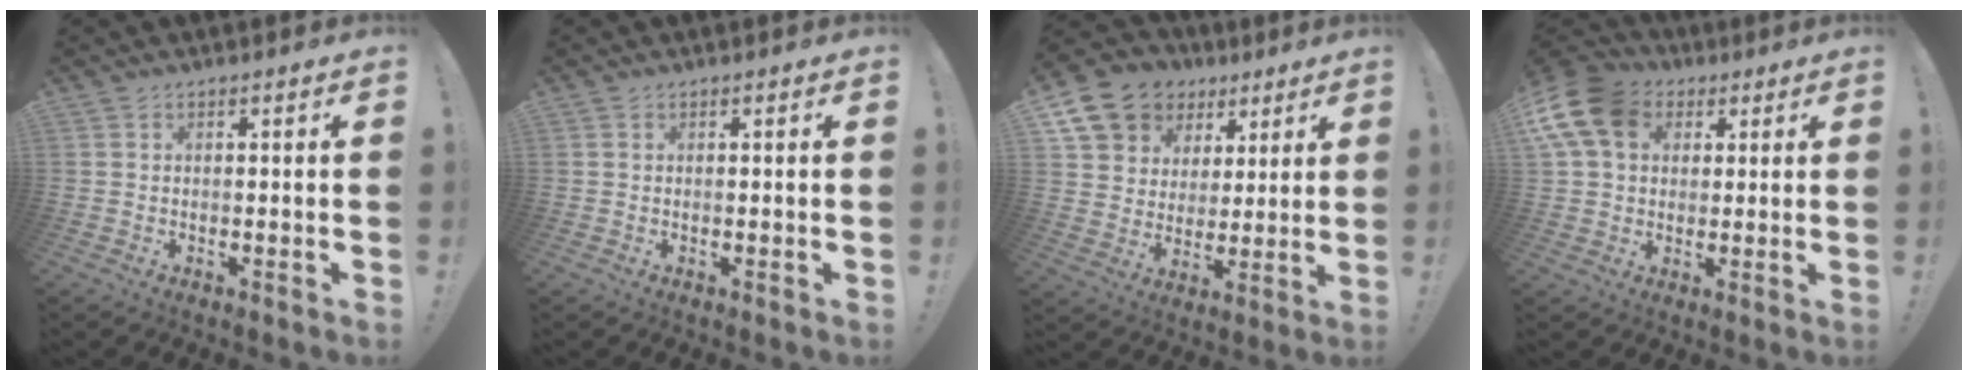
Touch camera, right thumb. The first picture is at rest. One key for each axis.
{"total": 0.0}
{"total": 14.3, "fx": 8.1, "fy": 10.8, "fz": 4.9, "tx": -0.081, "ty": -0.049, "tz": 0.166}
{"total": 14.3, "fx": 4.8, "fy": 10.6, "fz": 8.3, "tx": -0.163, "ty": -0.010, "tz": 0.096}